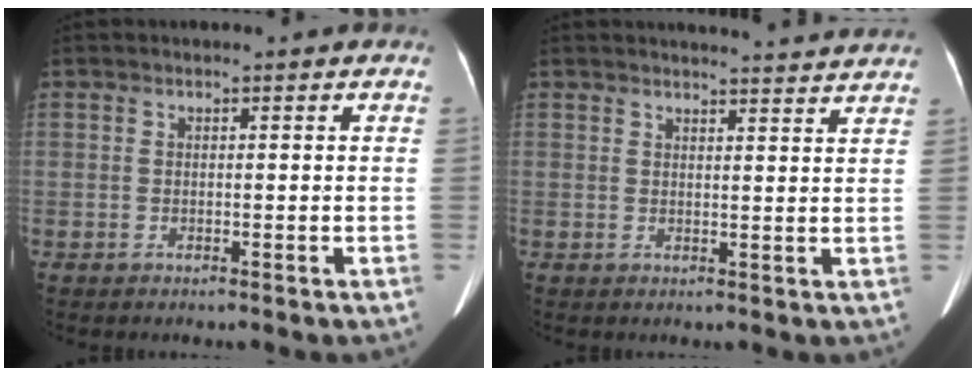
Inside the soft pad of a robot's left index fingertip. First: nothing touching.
{"total": 7.7, "force": [7.6, -0.4, 1.6], "torque": [-0.021, -0.002, 0.074]}